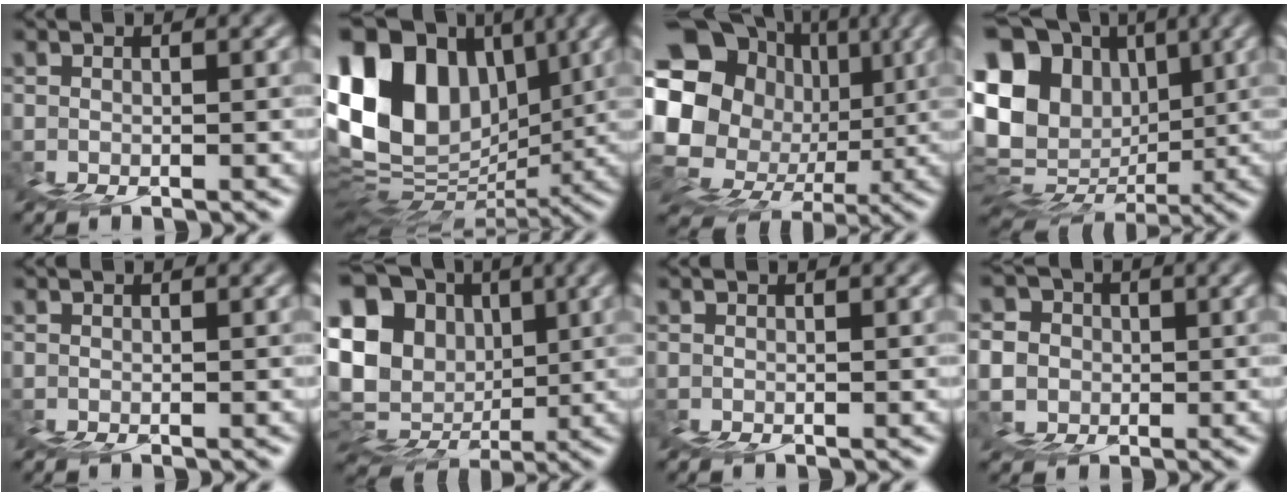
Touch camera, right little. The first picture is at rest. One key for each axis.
{"total": 14.9, "fx": 5.8, "fy": 10.3, "fz": 9.0, "tx": -0.172, "ty": 0.044, "tz": 0.109}
{"total": 17.8, "fx": 3.0, "fy": 15.3, "fz": 8.6, "tx": -0.166, "ty": 0.008, "tz": 0.046}
{"total": 17.1, "fx": 4.3, "fy": 14.1, "fz": 8.6, "tx": -0.176, "ty": 0.038, "tz": 0.086}
{"total": 0.0}
{"total": 15.7, "fx": 4.0, "fy": 14.1, "fz": 5.6, "tx": -0.146, "ty": 0.040, "tz": 0.069}
{"total": 0.0}
{"total": 5.9, "fx": -1.2, "fy": 5.5, "fz": 2.0, "tx": -0.028, "ty": 0.003, "tz": -0.036}